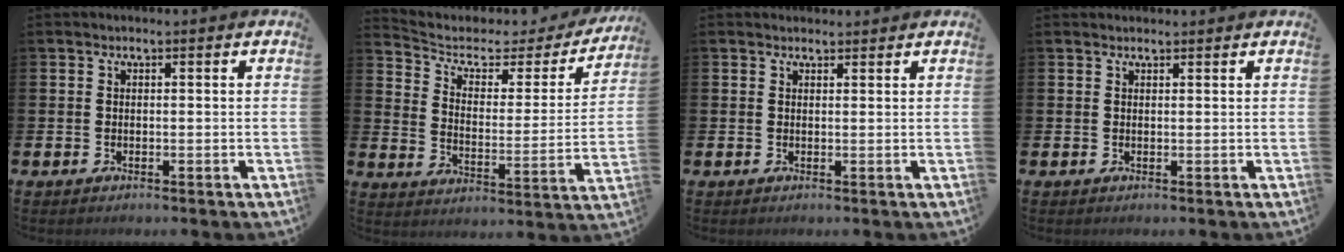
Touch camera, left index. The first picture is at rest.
{"total": 5.1, "force": [3.9, 2.6, 2.0], "torque": [-0.068, -0.029, 0.057]}
{"total": 1.1, "force": [1.0, 0.4, 0.0], "torque": [0.007, 0.001, 0.017]}
{"total": 0.8, "force": [0.8, 0.1, 0.1], "torque": [0.009, -0.003, 0.012]}